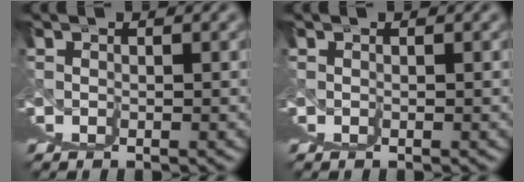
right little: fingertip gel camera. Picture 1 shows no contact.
{"total": 0.0}